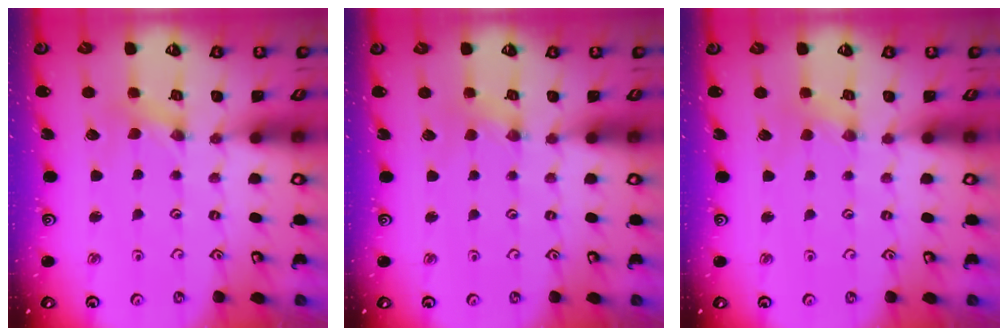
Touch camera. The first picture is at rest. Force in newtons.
{"total": 1.2, "press": 1.2, "slide": 0.2}
{"total": 1.2, "press": 1.2, "slide": 0.2}